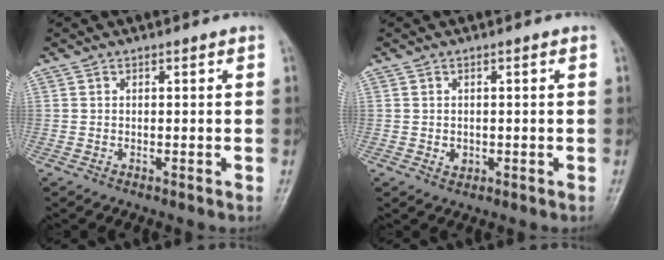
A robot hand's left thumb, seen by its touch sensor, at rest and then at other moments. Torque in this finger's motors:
{"motor_torque": [-0.06, 0.06, 0.05, 0.03, 0.00]}